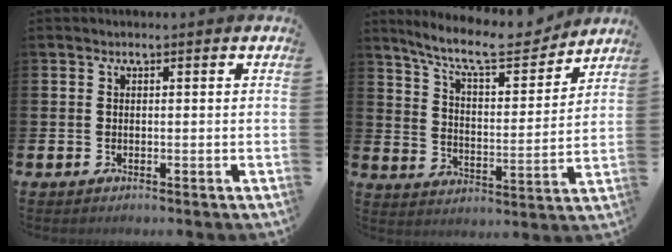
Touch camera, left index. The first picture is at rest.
{"total": 10.3, "force": [9.3, 2.1, 4.0], "torque": [-0.103, -0.059, 0.160]}